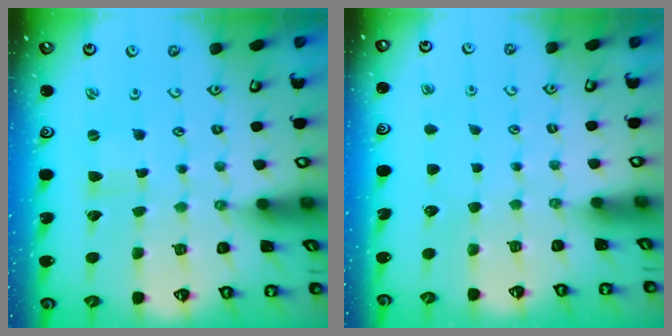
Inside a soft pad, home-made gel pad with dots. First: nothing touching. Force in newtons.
{"total": 0.0}